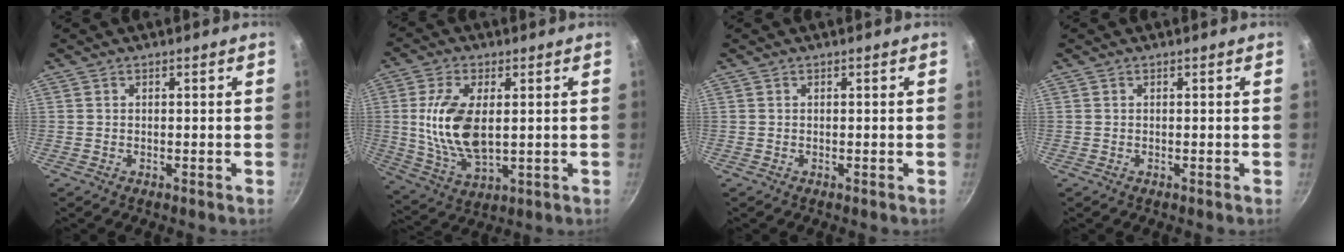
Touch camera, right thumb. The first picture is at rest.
{"total": 13.3, "force": [1.2, 6.9, 11.4], "torque": [-0.224, -0.013, 0.032]}
{"total": 0.0}
{"total": 0.0}